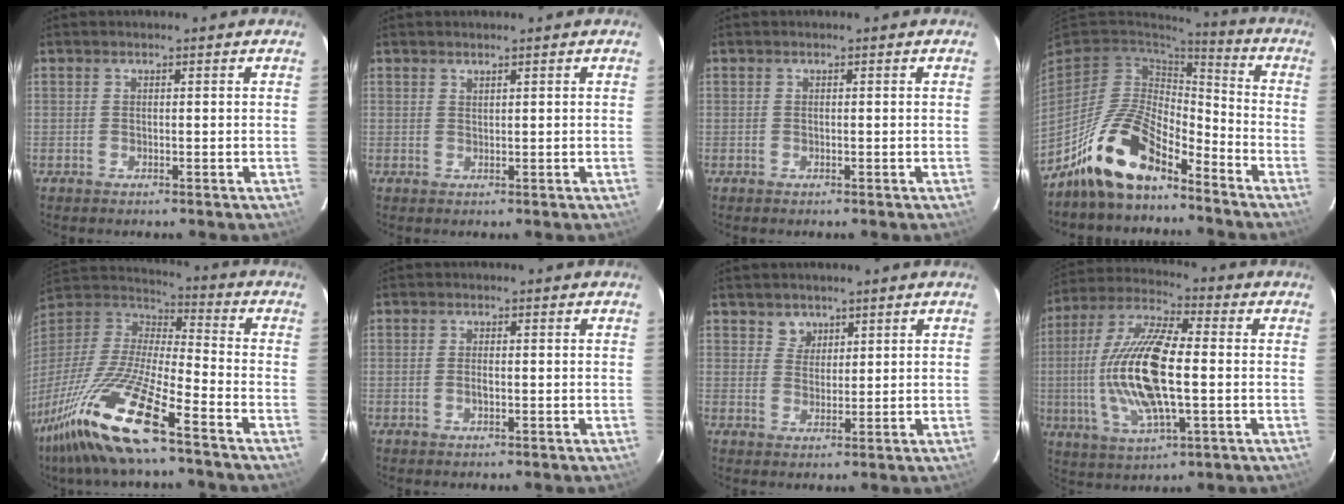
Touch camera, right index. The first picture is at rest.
{"total": 0.7, "force": [0.6, 0.0, 0.2], "torque": [-0.003, 0.000, 0.012]}
{"total": 0.0}
{"total": 15.0, "force": [-10.8, 5.5, 8.9], "torque": [-0.189, 0.001, -0.204]}
{"total": 22.9, "force": [-15.3, 3.7, 16.5], "torque": [-0.331, -0.035, -0.295]}
{"total": 1.5, "force": [-0.3, 0.6, 1.4], "torque": [-0.028, 0.001, -0.006]}
{"total": 3.2, "force": [2.1, 2.4, 0.1], "torque": [0.008, 0.008, 0.036]}
{"total": 18.1, "force": [-1.2, 5.9, 17.1], "torque": [-0.349, 0.002, -0.025]}